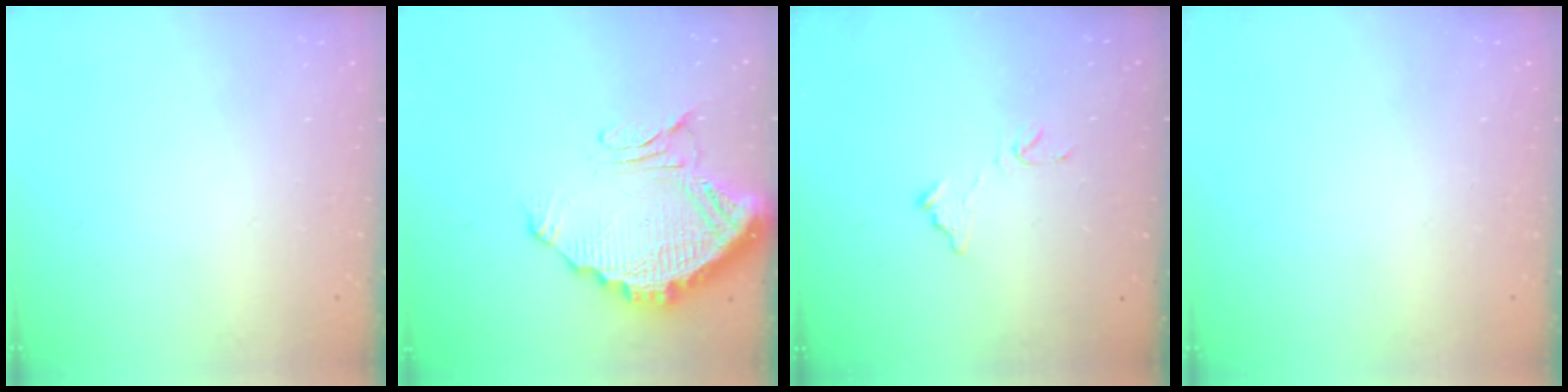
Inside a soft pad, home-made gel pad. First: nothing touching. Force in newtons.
{"total": 14.6, "press": 14.5, "slide": 1.5}
{"total": 7.8, "press": 7.8, "slide": 0.5}
{"total": 0.0}